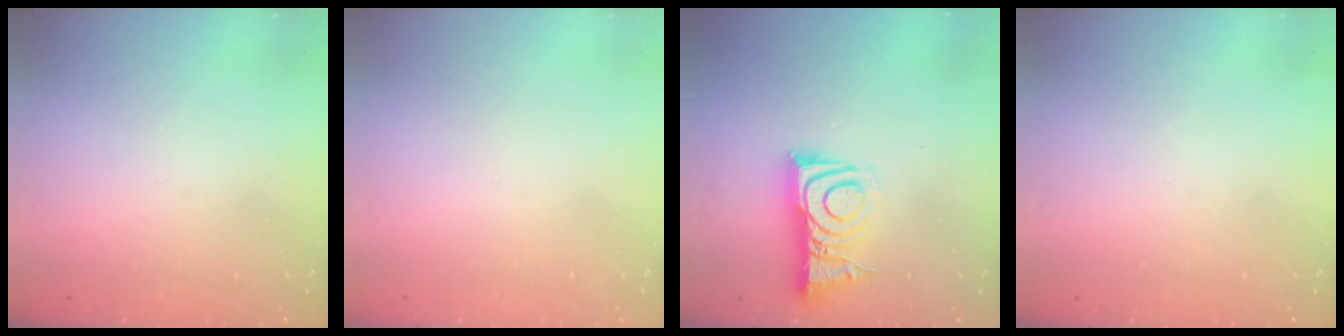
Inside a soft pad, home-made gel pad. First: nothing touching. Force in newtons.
{"total": 1.5, "press": 1.5, "slide": 0.1}
{"total": 8.3, "press": 8.3, "slide": 0.7}
{"total": 0.0}